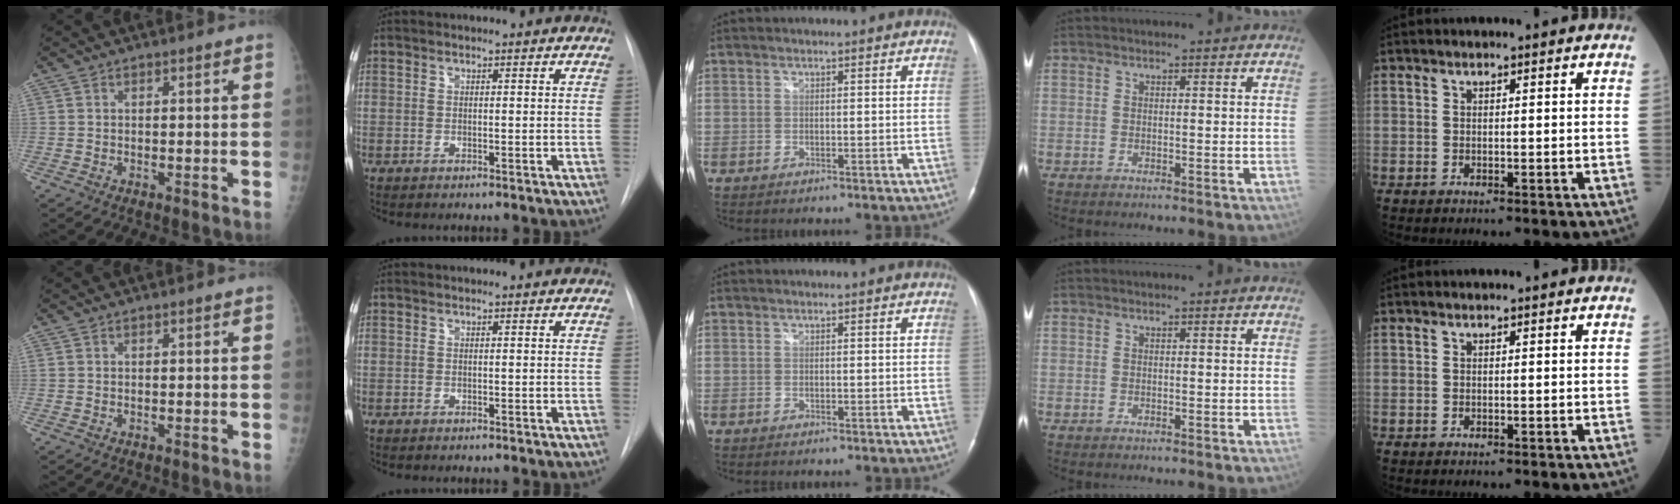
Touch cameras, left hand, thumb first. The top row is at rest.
{}